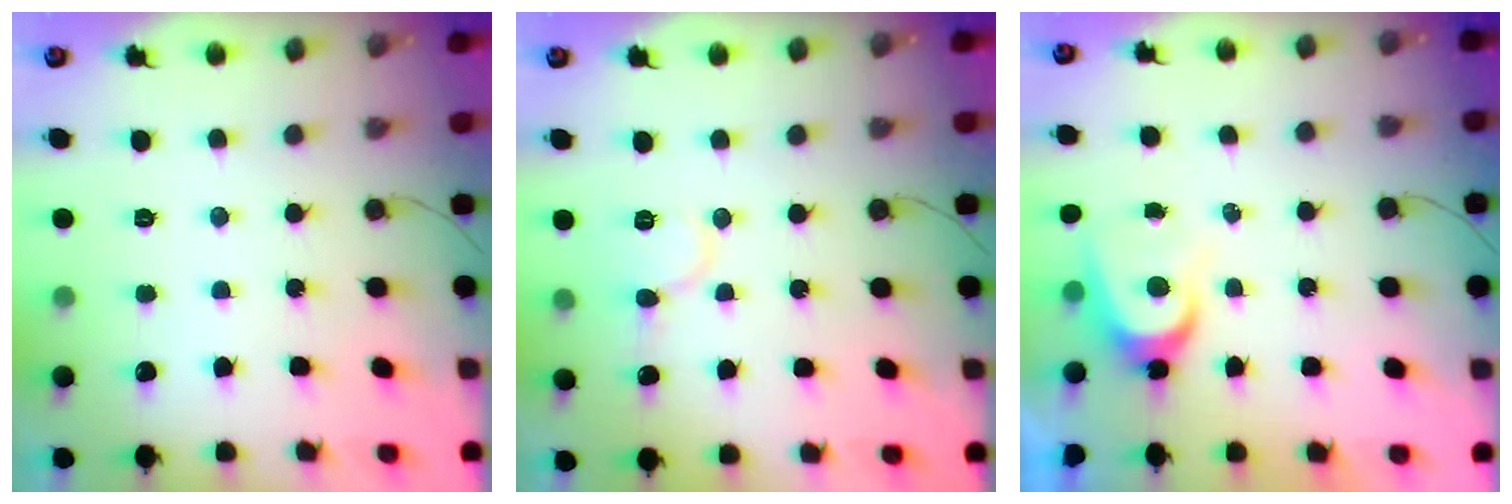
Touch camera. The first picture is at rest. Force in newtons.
{"total": 7.4, "press": 7.3, "slide": 0.4}
{"total": 5.5, "press": 5.5, "slide": 0.6}